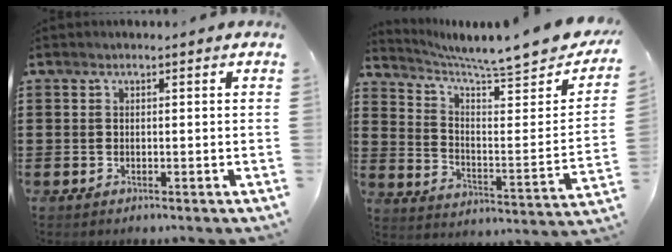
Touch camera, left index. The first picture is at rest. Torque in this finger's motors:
{"motor_torque": [1.85, -0.29, 0.14, 0.03]}